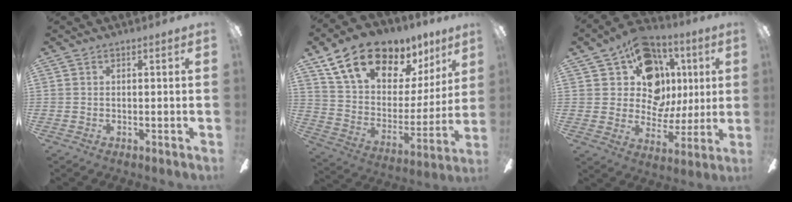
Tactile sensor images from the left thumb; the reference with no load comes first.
{"total": 19.4, "force": [13.5, 10.0, 9.7], "torque": [-0.169, -0.082, 0.245]}
{"total": 17.4, "force": [7.0, 13.3, 8.8], "torque": [-0.132, -0.022, 0.136]}